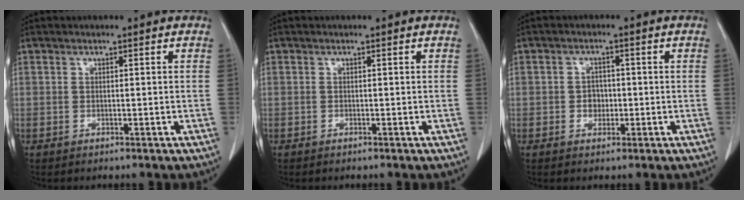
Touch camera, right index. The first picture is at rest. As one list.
[{"total": 0.0}, {"total": 2.4, "force": [-0.5, 2.0, 1.1], "torque": [-0.011, 0.006, -0.005]}]